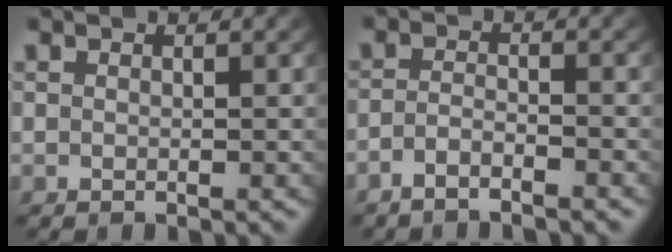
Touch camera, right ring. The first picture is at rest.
{"total": 2.7, "force": [-2.5, 0.5, 1.1], "torque": [-0.020, -0.006, -0.043]}